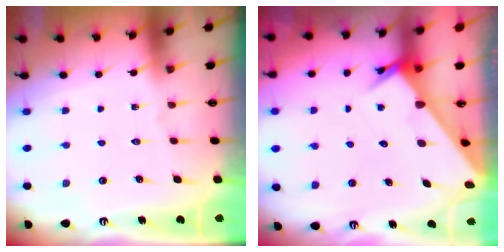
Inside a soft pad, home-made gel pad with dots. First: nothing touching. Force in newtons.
{"total": 3.8, "press": 3.8, "slide": 0.1}